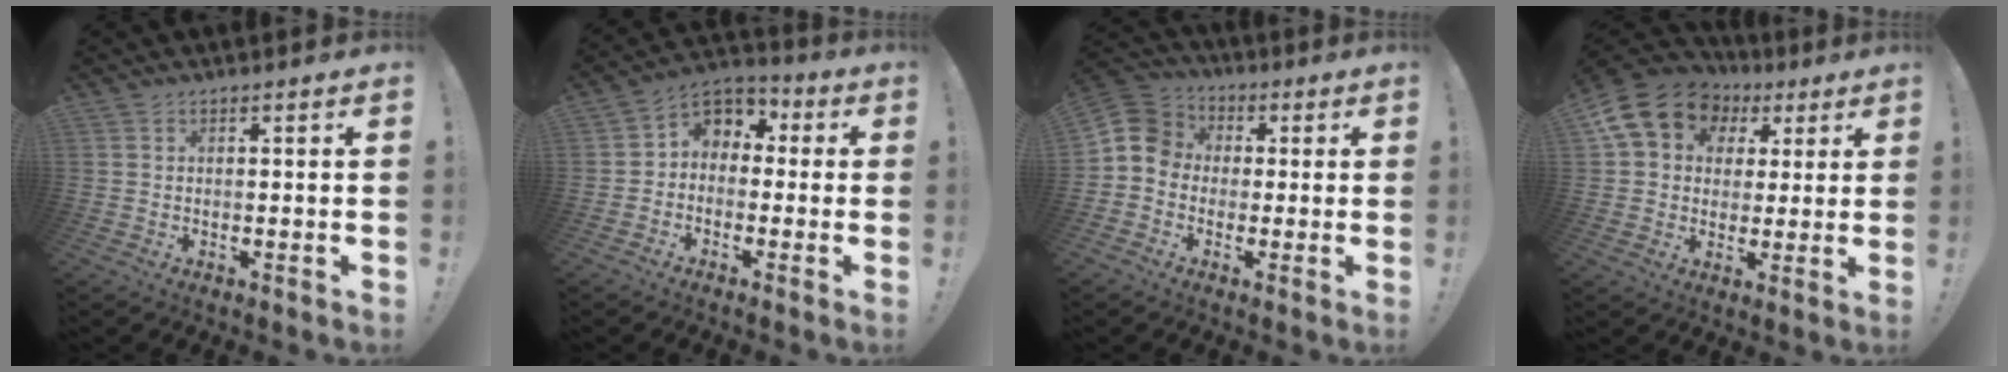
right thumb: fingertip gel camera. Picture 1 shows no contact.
{"total": 5.5, "force": [-0.7, 5.0, 2.2], "torque": [-0.044, 0.010, -0.005]}
{"total": 8.6, "force": [-0.5, 8.0, 3.2], "torque": [-0.046, 0.021, -0.002]}
{"total": 15.2, "force": [6.1, 12.1, 6.9], "torque": [-0.108, -0.019, 0.126]}